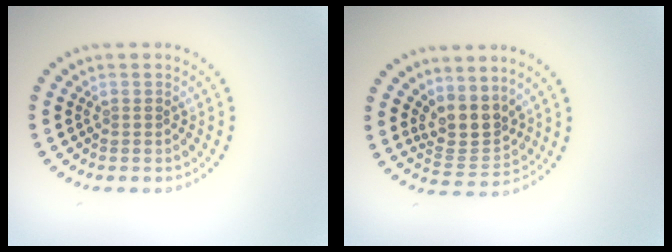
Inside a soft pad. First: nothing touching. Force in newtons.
{"total": 3.5, "press": 2.7, "slide": 2.2}